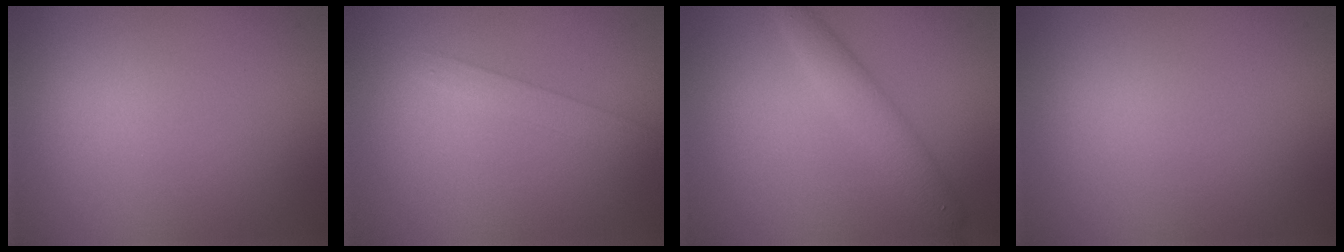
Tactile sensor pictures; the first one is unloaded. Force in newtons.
{"total": 1.6, "press": 1.6, "slide": 0.2}
{"total": 3.0, "press": 3.0, "slide": 0.1}
{"total": 0.0}